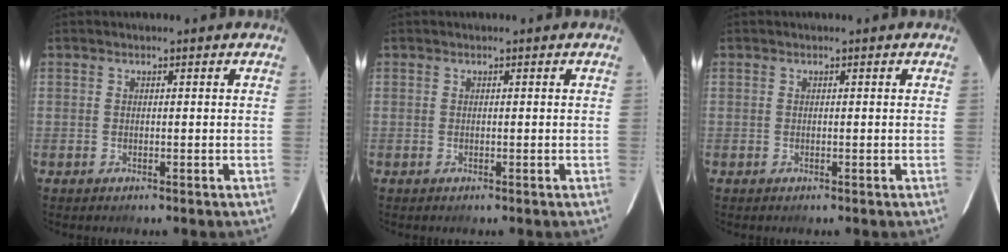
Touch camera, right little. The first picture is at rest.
{"total": 0.0}
{"total": 0.0}